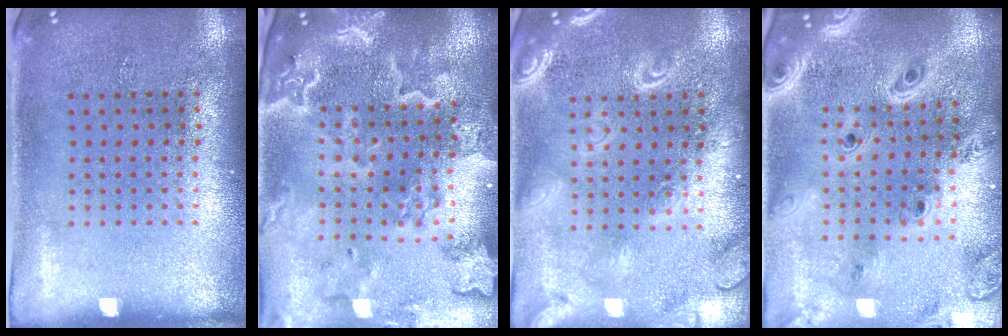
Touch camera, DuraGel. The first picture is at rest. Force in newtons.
{"total": 4.0, "press": 3.4, "slide": 2.2}
{"total": 2.6, "press": 2.5, "slide": 0.3}
{"total": 3.7, "press": 2.8, "slide": 2.4}